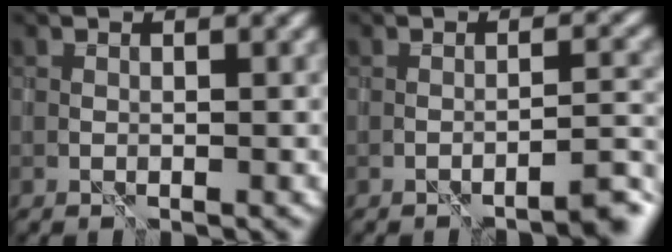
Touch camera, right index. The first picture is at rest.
{"total": 3.1, "force": [-2.3, 0.2, 2.1], "torque": [-0.018, 0.013, -0.040]}